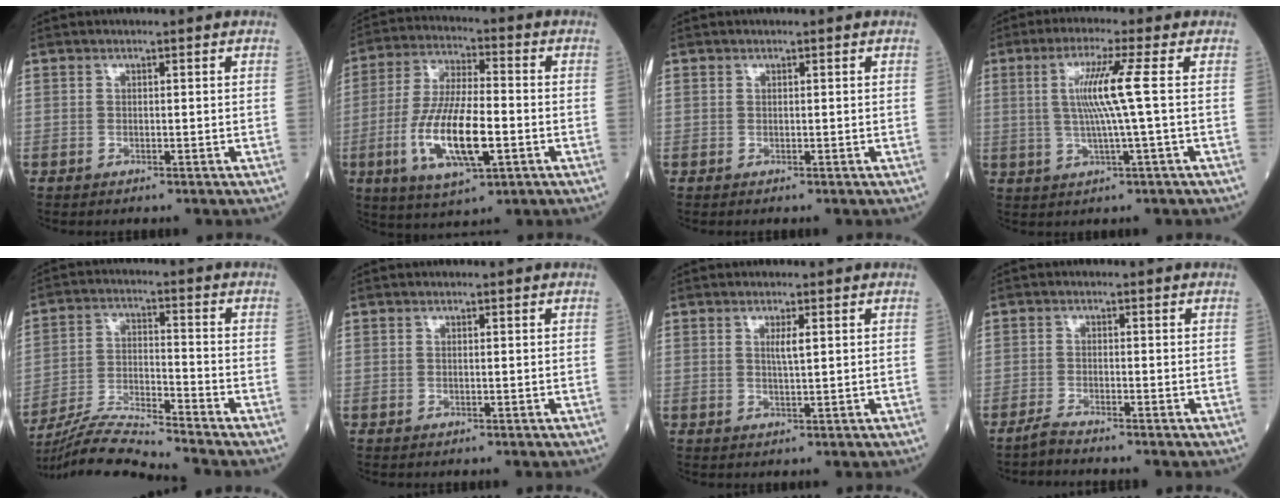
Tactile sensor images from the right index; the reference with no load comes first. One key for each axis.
{"total": 13.7, "fx": -3.7, "fy": 3.6, "fz": 12.7, "tx": -0.257, "ty": -0.011, "tz": -0.064}
{"total": 0.0}
{"total": 7.3, "fx": 0.9, "fy": -1.5, "fz": 7.1, "tx": -0.142, "ty": 0.002, "tz": 0.023}
{"total": 10.0, "fx": -9.5, "fy": -2.1, "fz": 2.6, "tx": -0.053, "ty": -0.010, "tz": -0.175}
{"total": 0.0}
{"total": 1.9, "fx": 0.6, "fy": 0.0, "fz": 1.8, "tx": -0.037, "ty": -0.002, "tz": 0.011}
{"total": 1.9, "fx": -1.7, "fy": -0.5, "fz": 0.5, "tx": -0.021, "ty": -0.007, "tz": -0.035}